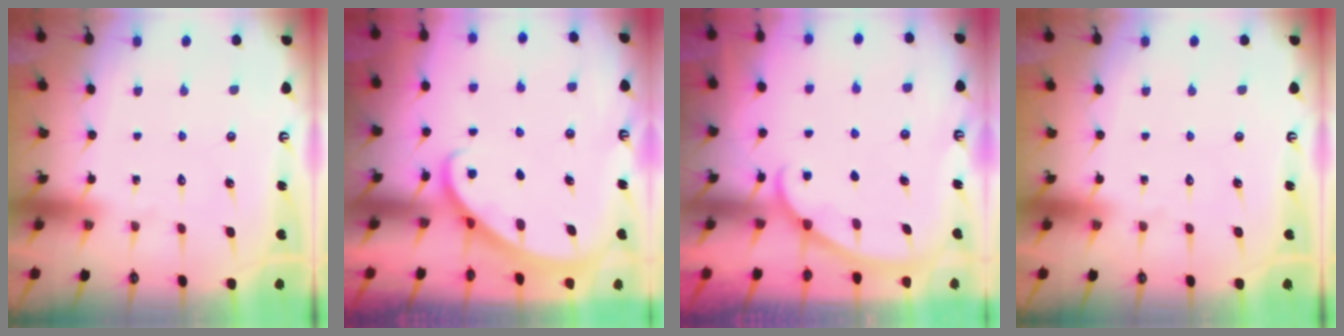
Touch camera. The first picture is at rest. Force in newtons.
{"total": 1.8, "press": 1.8, "slide": 0.1}
{"total": 1.4, "press": 1.4, "slide": 0.2}
{"total": 0.0}